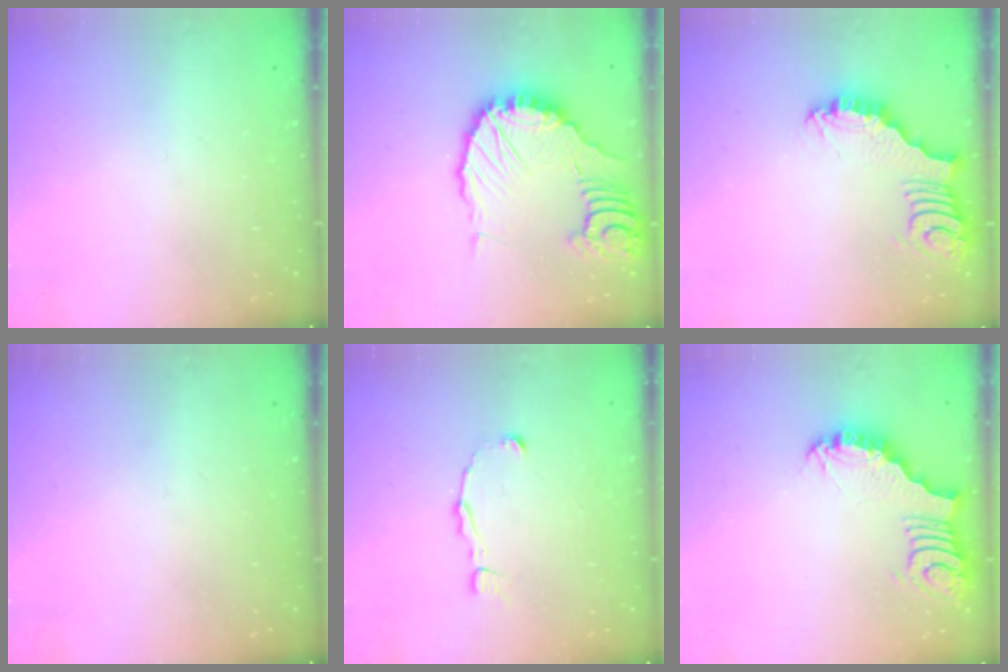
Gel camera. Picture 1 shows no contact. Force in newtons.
{"total": 14.3, "press": 14.2, "slide": 1.6}
{"total": 3.0, "press": 3.0, "slide": 0.1}
{"total": 0.0}
{"total": 1.8, "press": 1.8, "slide": 0.1}
{"total": 3.9, "press": 3.8, "slide": 0.8}